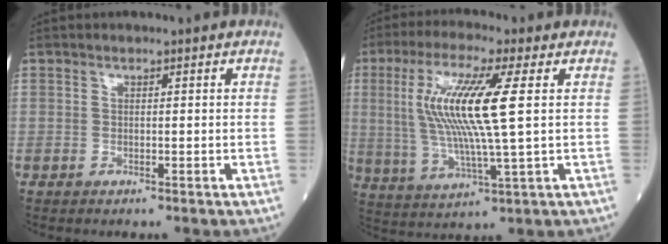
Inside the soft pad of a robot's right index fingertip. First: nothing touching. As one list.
[{"total": 13.2, "force": [2.5, 0.3, 12.9], "torque": [-0.281, -0.001, 0.045]}]